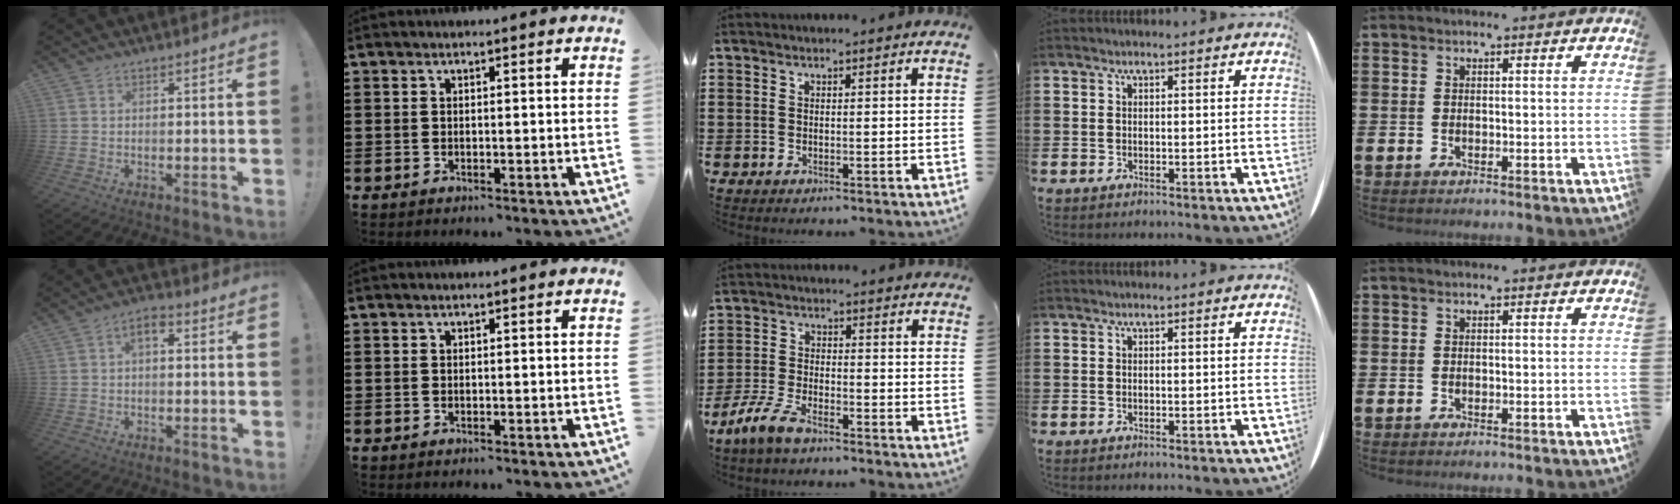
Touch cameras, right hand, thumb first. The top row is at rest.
{"thumb": {"total": 4.2, "force": [0.2, 2.1, 3.7], "torque": [-0.056, 0.007, 0.000]}, "middle": {"total": 6.1, "force": [-4.7, 1.7, 3.6], "torque": [-0.098, -0.008, -0.097]}}